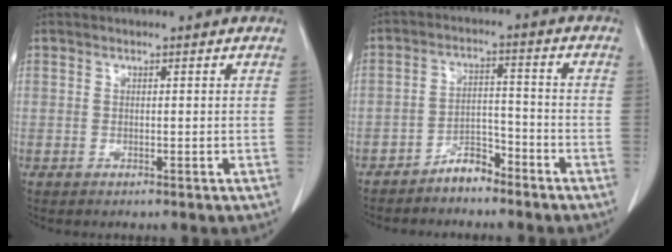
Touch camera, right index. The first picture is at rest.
{"total": 4.6, "force": [-3.9, 1.7, 1.7], "torque": [-0.025, 0.008, -0.069]}